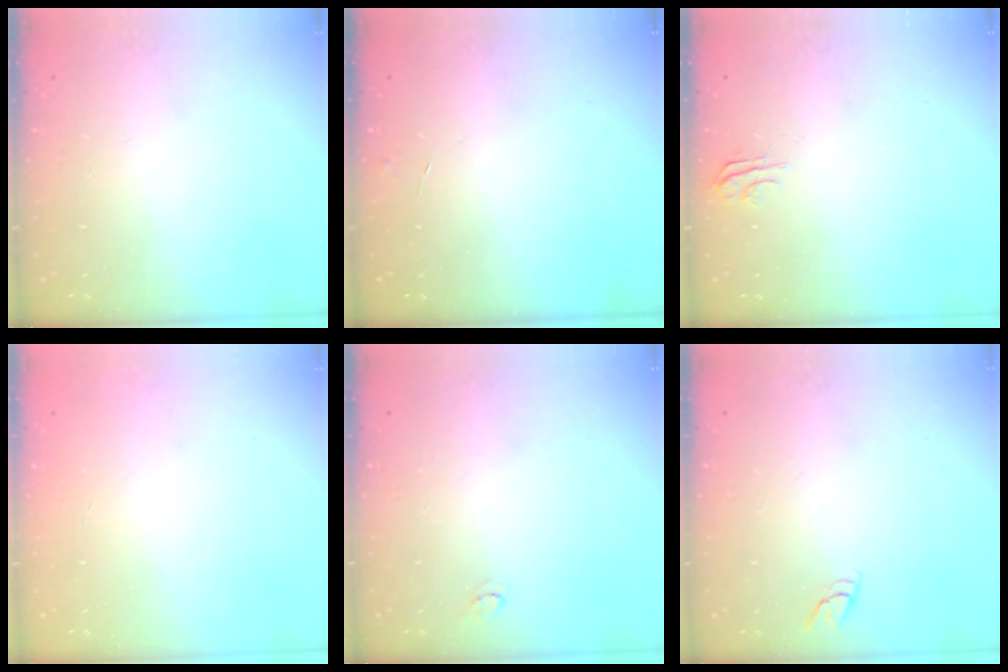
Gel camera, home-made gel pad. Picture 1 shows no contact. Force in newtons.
{"total": 2.9, "press": 2.9, "slide": 0.3}
{"total": 5.0, "press": 5.0, "slide": 0.5}
{"total": 0.0}
{"total": 3.2, "press": 3.2, "slide": 0.3}
{"total": 3.7, "press": 3.7, "slide": 0.3}